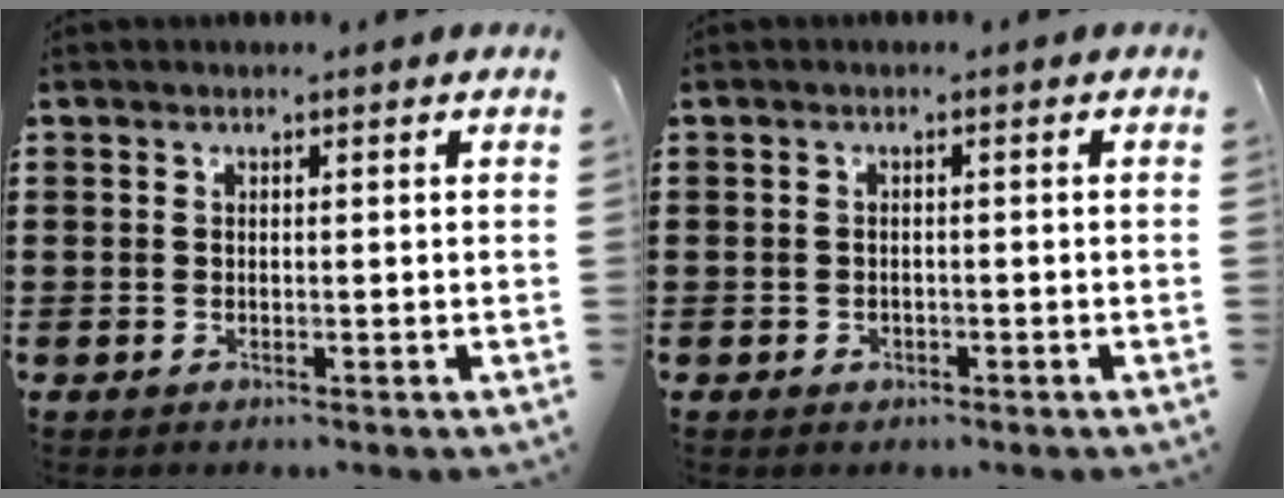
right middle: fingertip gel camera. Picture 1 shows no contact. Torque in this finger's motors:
{"motor_torque": [0.66, -0.18, 0.01, 0.02]}